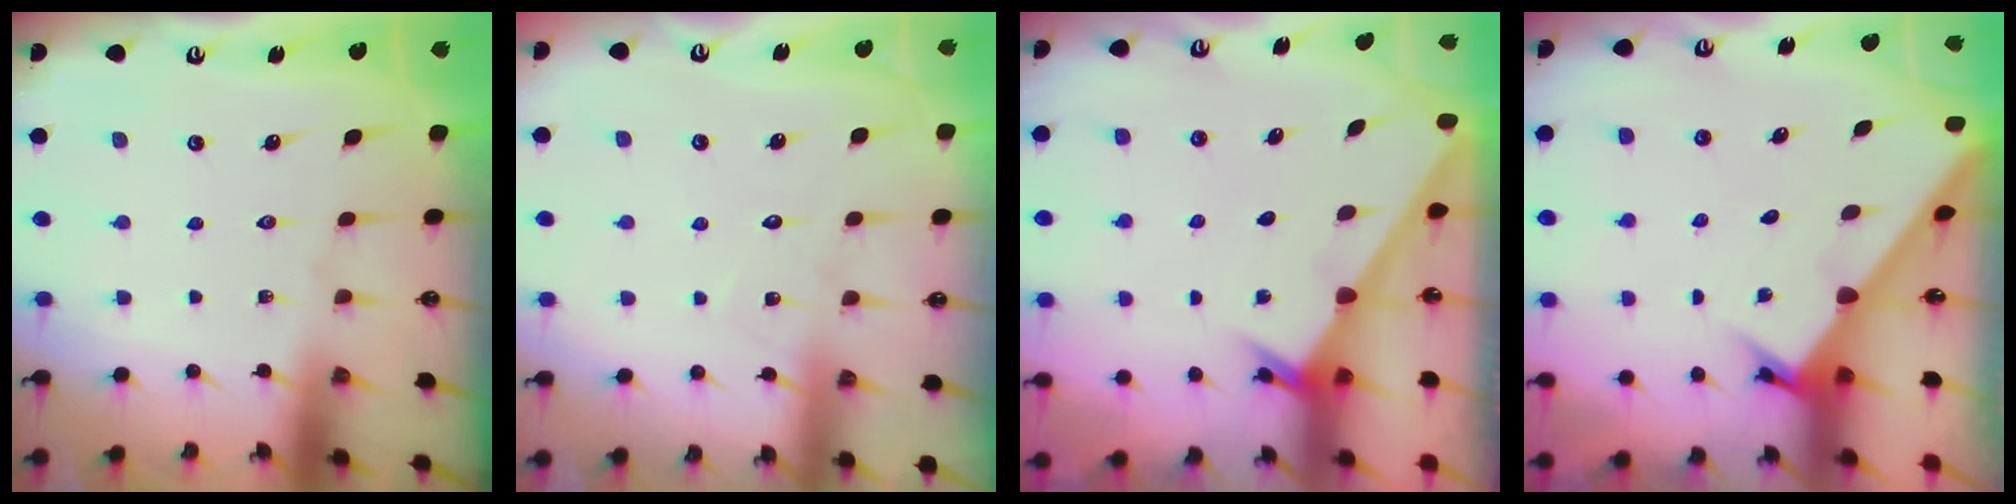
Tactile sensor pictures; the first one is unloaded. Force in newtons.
{"total": 6.4, "press": 6.4, "slide": 0.7}
{"total": 2.5, "press": 2.5, "slide": 0.2}
{"total": 2.6, "press": 2.5, "slide": 0.3}